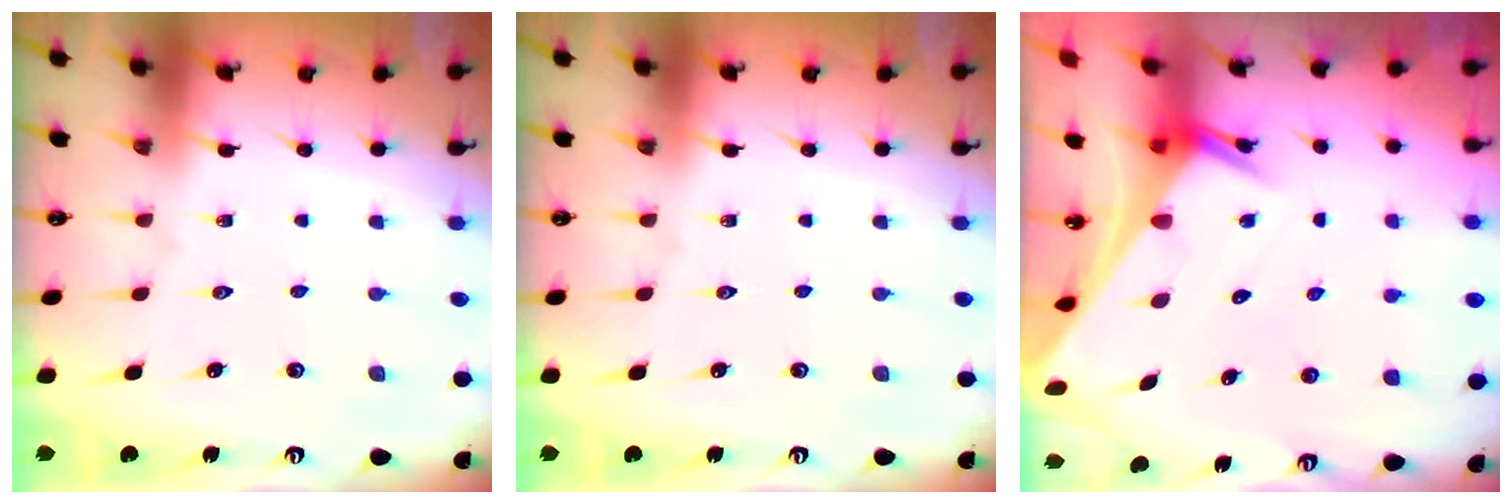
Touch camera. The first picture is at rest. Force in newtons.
{"total": 0.0}
{"total": 2.9, "press": 2.9, "slide": 0.3}